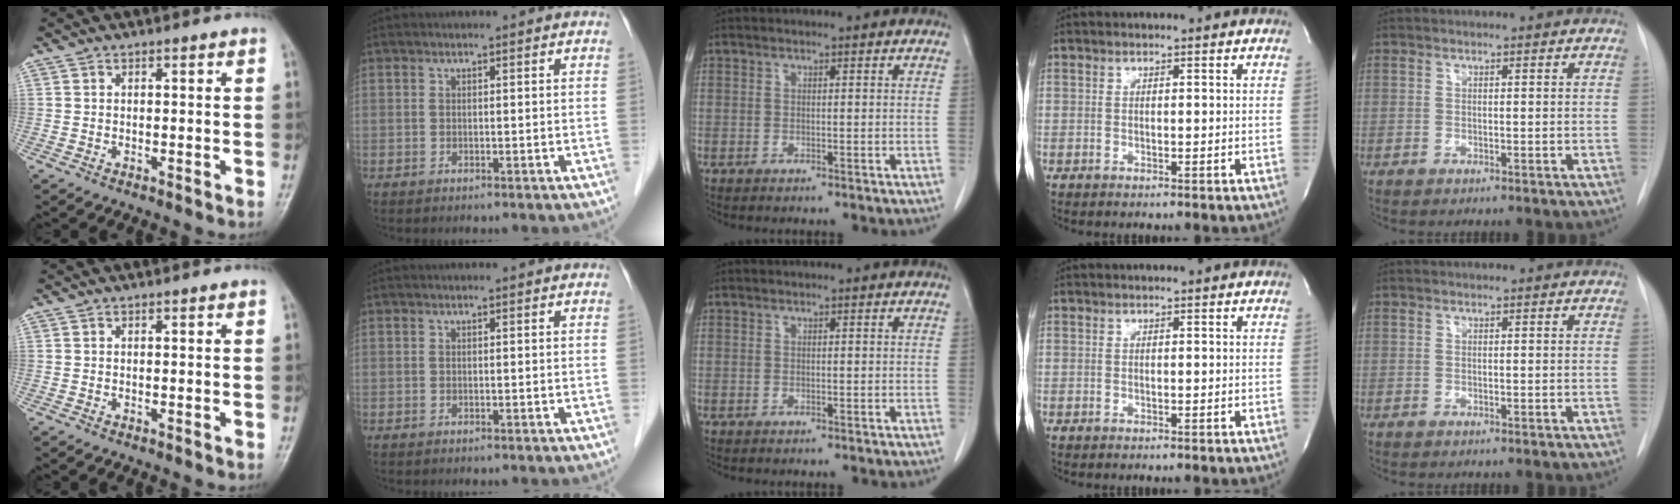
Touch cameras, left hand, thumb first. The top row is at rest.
{}